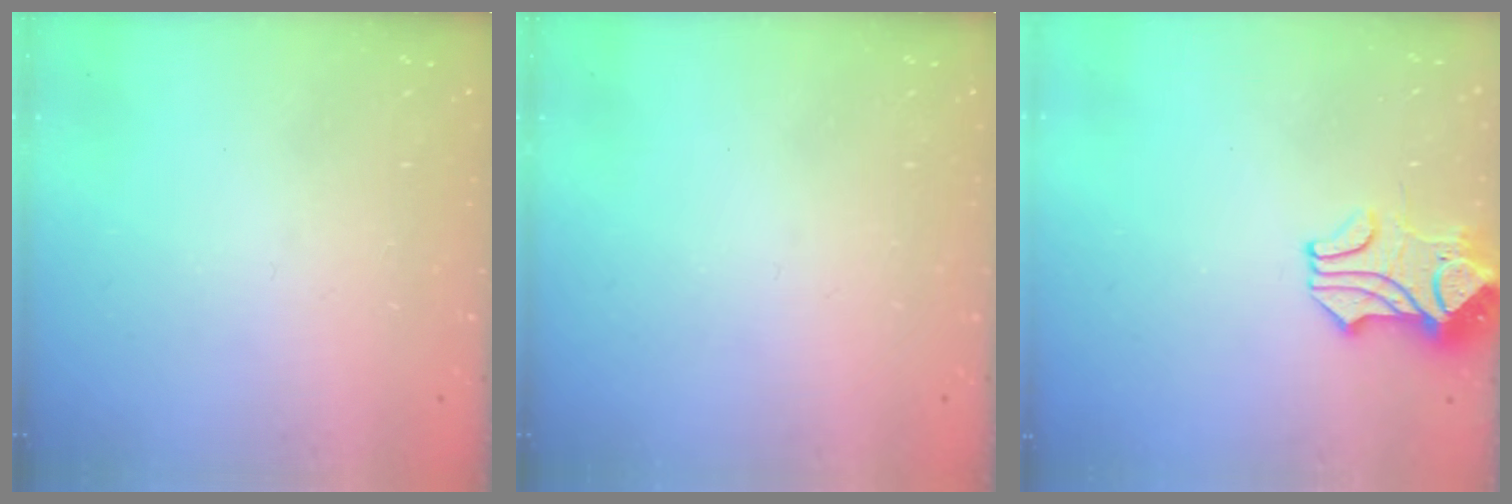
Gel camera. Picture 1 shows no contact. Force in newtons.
{"total": 0.0}
{"total": 2.4, "press": 2.0, "slide": 1.2}